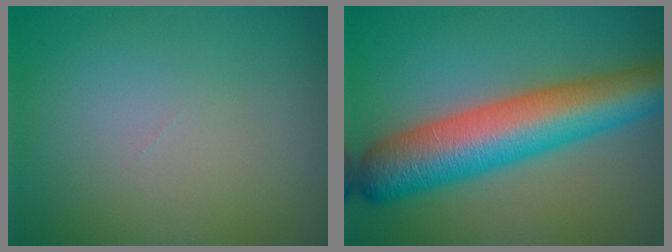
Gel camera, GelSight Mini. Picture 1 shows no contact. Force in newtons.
{"total": 10.2, "press": 10.2, "slide": 0.2}